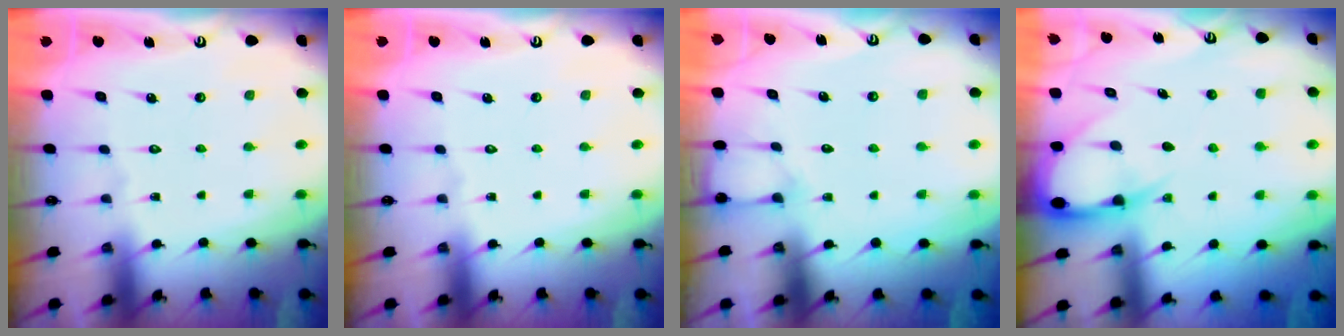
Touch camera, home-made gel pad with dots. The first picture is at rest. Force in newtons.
{"total": 0.0}
{"total": 5.6, "press": 5.6, "slide": 0.6}
{"total": 7.1, "press": 7.1, "slide": 0.8}